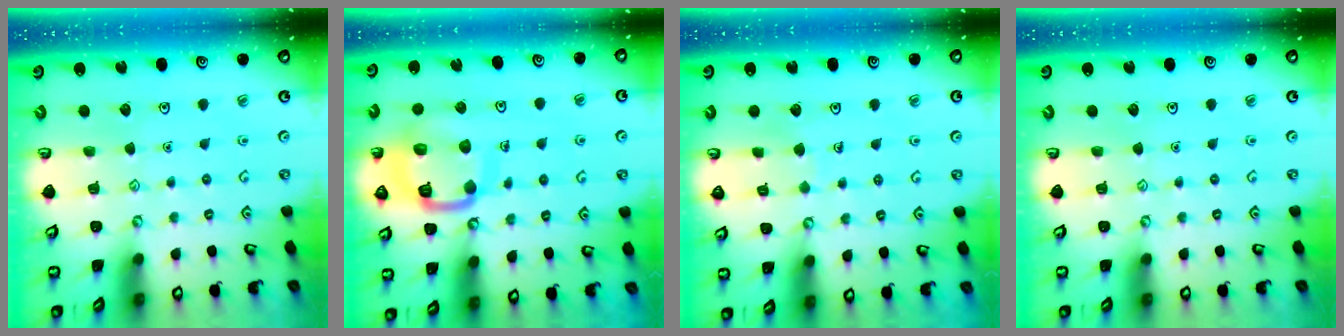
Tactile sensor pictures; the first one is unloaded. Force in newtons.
{"total": 13.1, "press": 13.1, "slide": 1.1}
{"total": 3.6, "press": 3.6, "slide": 0.2}
{"total": 0.0}